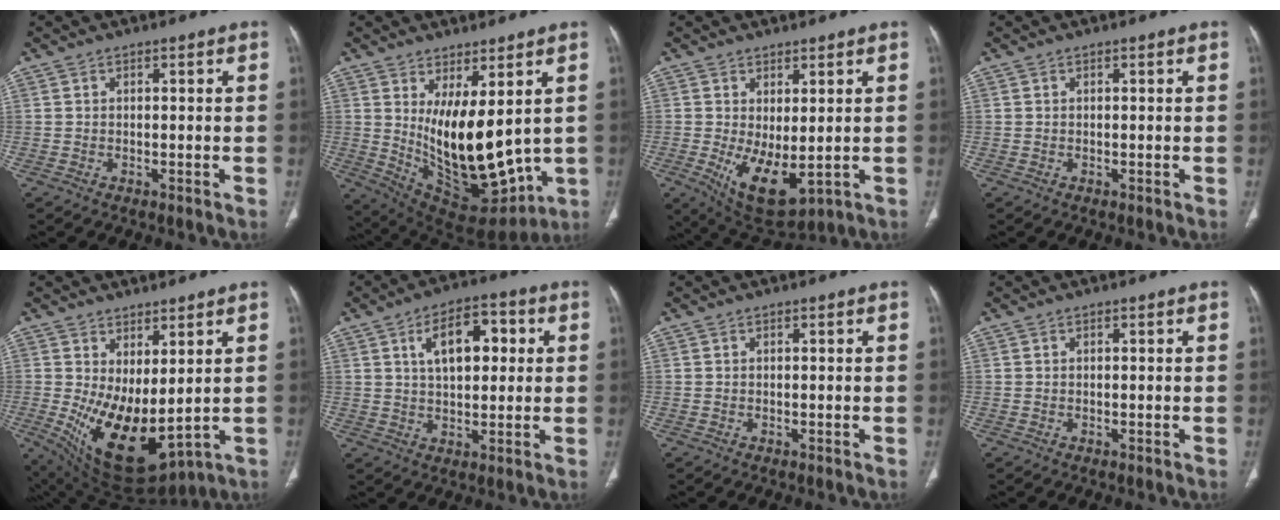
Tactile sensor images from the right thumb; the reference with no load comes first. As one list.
[{"total": 17.3, "force": [3.0, 7.8, 15.2], "torque": [-0.226, -0.053, 0.081]}, {"total": 9.5, "force": [-1.0, 4.4, 8.3], "torque": [-0.136, -0.020, 0.006]}, {"total": 0.0}, {"total": 14.1, "force": [0.7, 6.6, 12.5], "torque": [-0.212, -0.032, 0.043]}, {"total": 10.9, "force": [3.0, 5.8, 8.6], "torque": [-0.112, 0.009, 0.045]}, {"total": 0.0}, {"total": 0.0}]